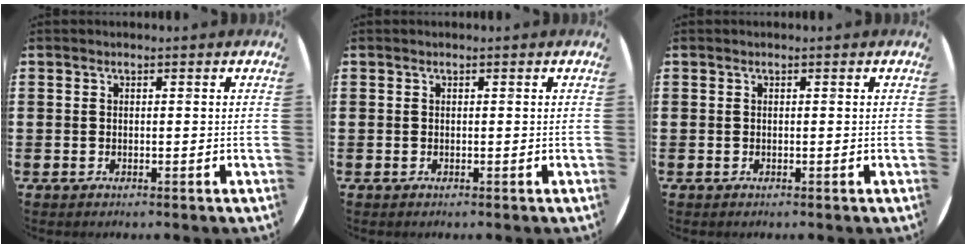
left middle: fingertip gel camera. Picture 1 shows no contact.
{"total": 0.0}
{"total": 0.0}